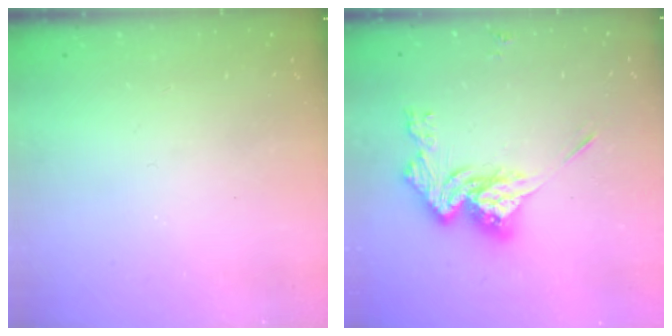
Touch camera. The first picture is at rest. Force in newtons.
{"total": 14.5, "press": 14.5, "slide": 0.8}